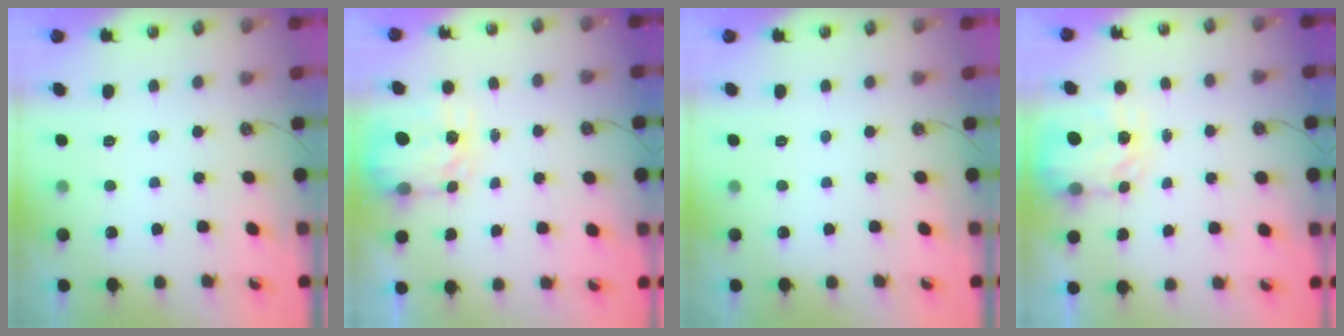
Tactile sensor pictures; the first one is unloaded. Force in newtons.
{"total": 3.5, "press": 3.5, "slide": 0.5}
{"total": 0.0}
{"total": 3.8, "press": 3.8, "slide": 0.6}